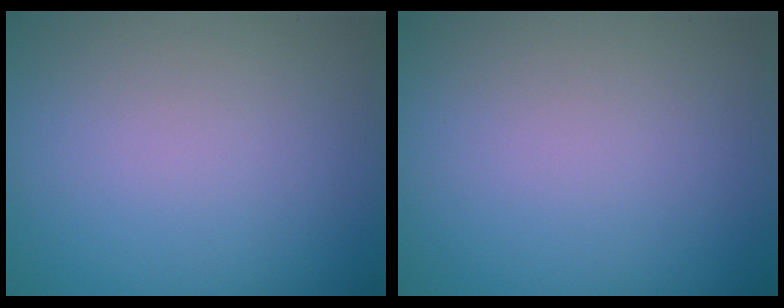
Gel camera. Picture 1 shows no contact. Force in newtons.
{"total": 0.0}